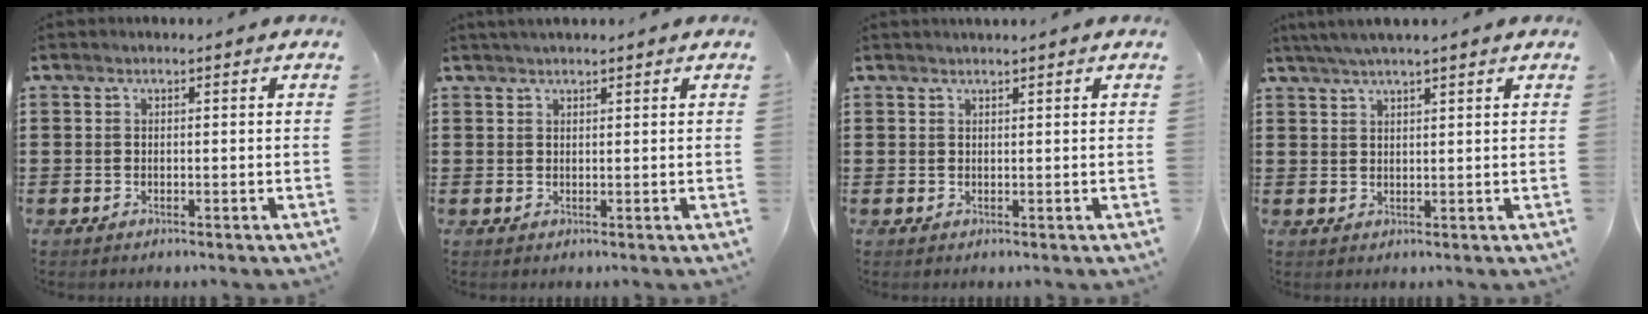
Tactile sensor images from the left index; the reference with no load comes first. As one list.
[{"total": 1.1, "force": [1.0, 0.1, 0.5], "torque": [-0.010, 0.001, 0.020]}, {"total": 0.6, "force": [0.6, -0.1, 0.2], "torque": [-0.004, -0.002, 0.012]}, {"total": 3.1, "force": [2.6, -0.1, 1.7], "torque": [-0.038, 0.002, 0.048]}]